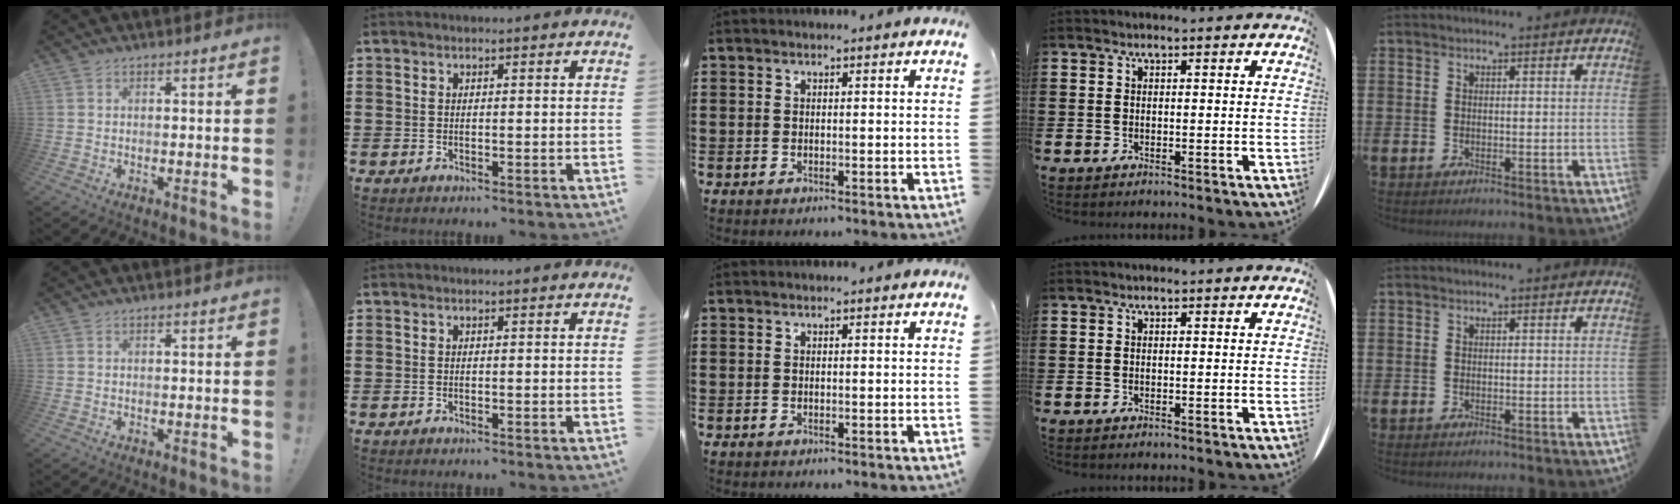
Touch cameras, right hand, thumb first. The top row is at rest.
{}